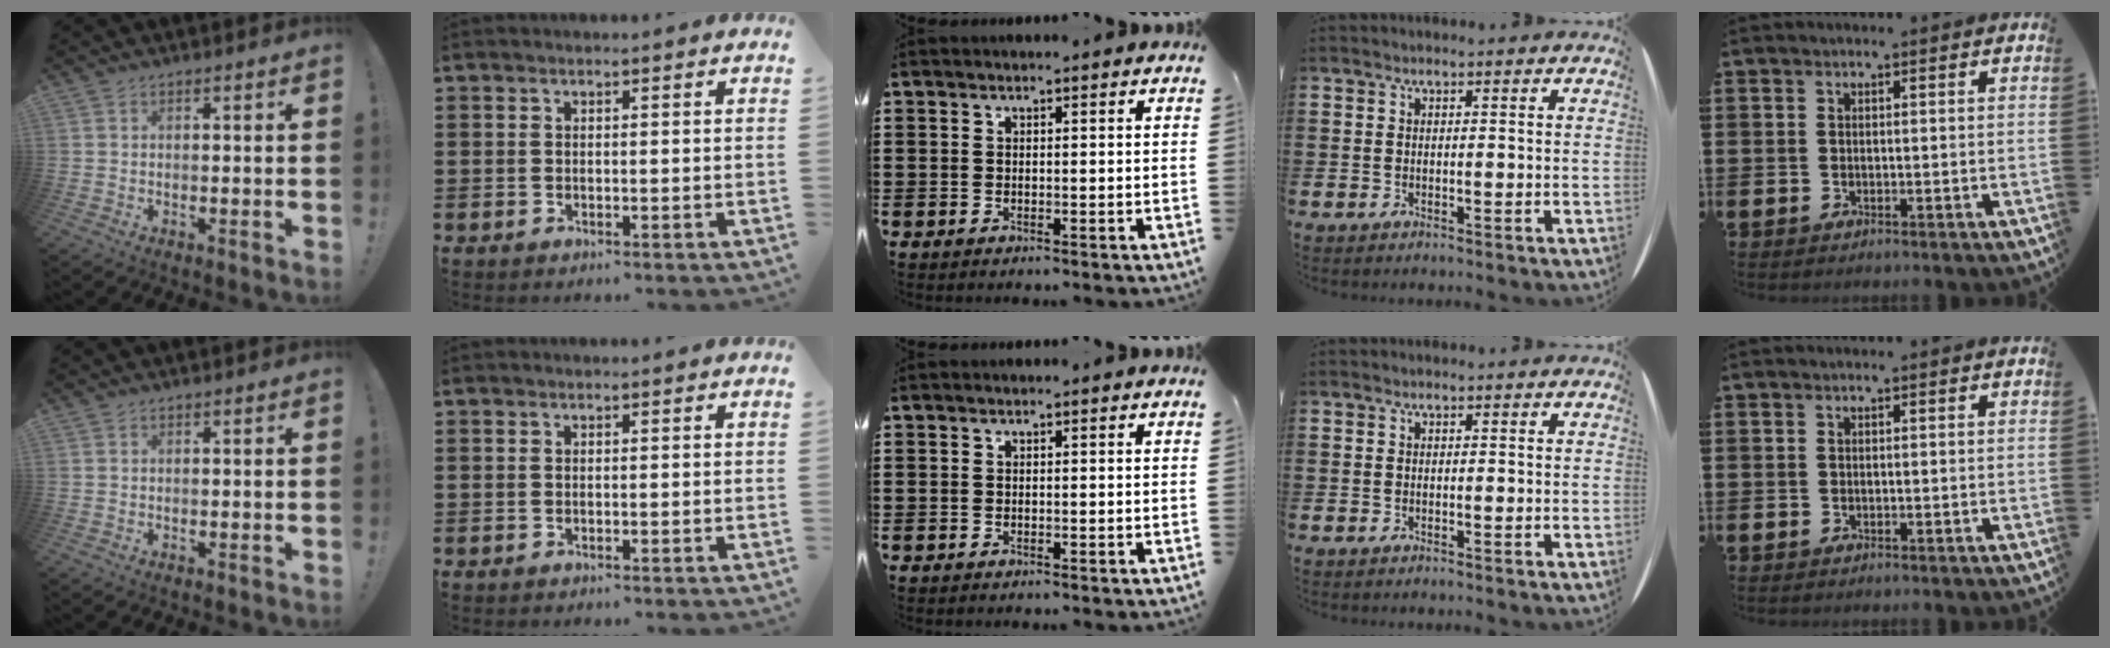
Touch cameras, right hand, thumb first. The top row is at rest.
{}